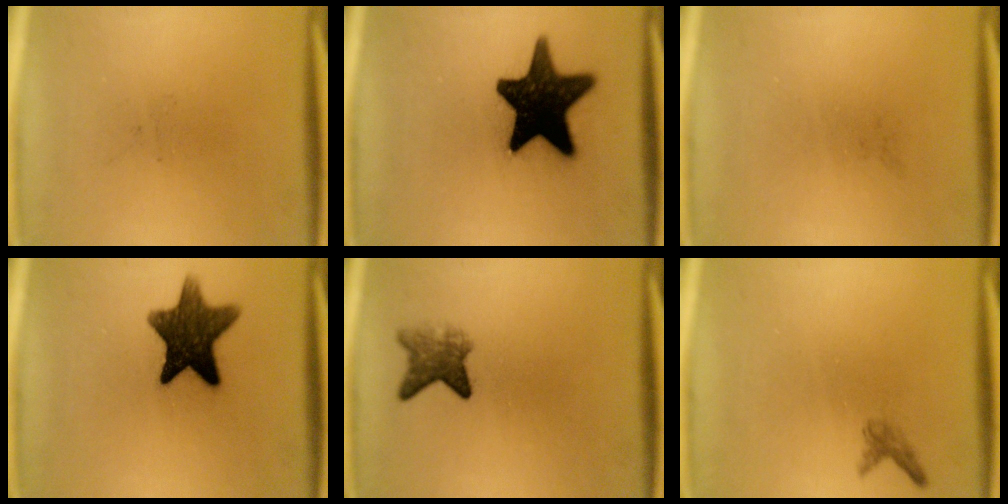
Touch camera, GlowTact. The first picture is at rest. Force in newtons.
{"total": 18.5}
{"total": 0.0}
{"total": 12.5}
{"total": 3.9}
{"total": 1.1}